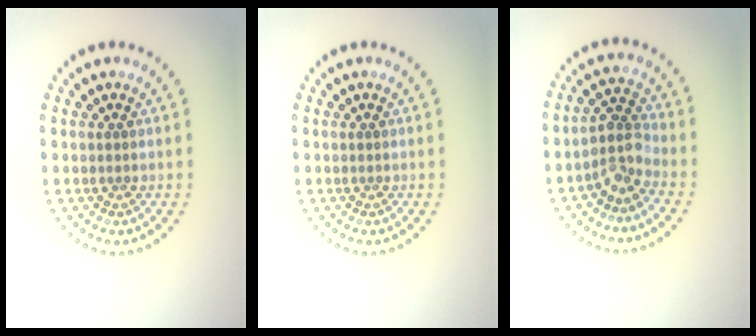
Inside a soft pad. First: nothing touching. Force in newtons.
{"total": 0.0}
{"total": 3.0, "press": 2.2, "slide": 1.9}